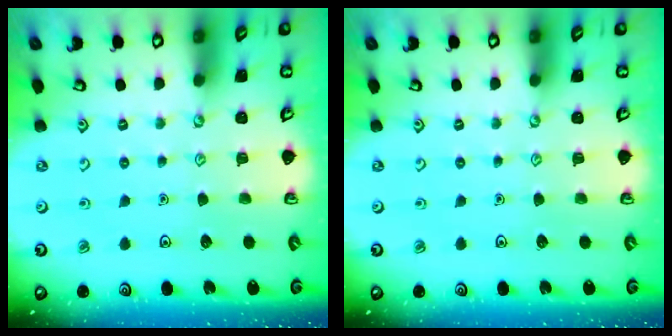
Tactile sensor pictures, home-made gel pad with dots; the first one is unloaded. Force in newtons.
{"total": 0.0}